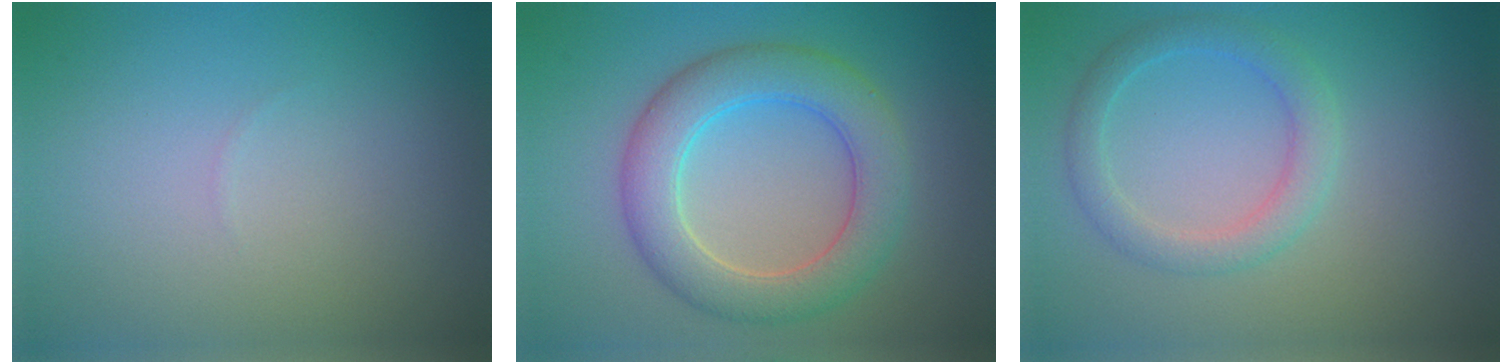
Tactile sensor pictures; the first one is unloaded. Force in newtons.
{"total": 6.2, "press": 6.1, "slide": 0.5}
{"total": 2.8, "press": 2.8, "slide": 0.1}